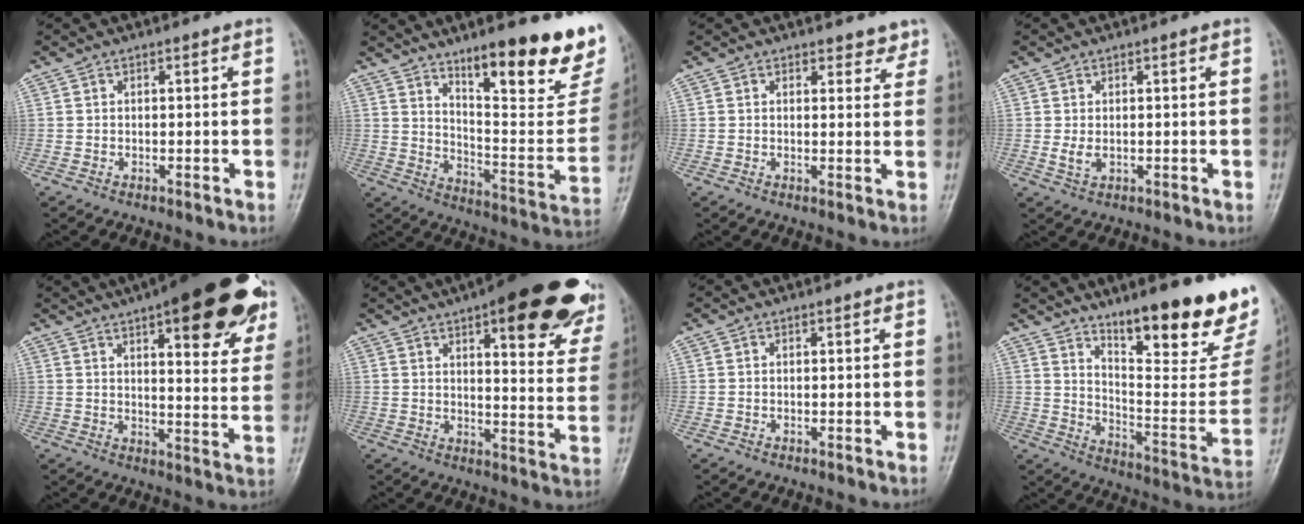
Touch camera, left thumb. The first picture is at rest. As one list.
[{"total": 24.1, "force": [15.6, 6.1, 17.3], "torque": [-0.199, -0.093, 0.235]}, {"total": 3.1, "force": [2.5, 1.6, 0.8], "torque": [0.017, -0.015, 0.027]}, {"total": 2.5, "force": [0.3, 1.4, 2.0], "torque": [-0.032, -0.005, 0.011]}, {"total": 23.9, "force": [13.5, 7.7, 18.2], "torque": [-0.206, -0.029, 0.175]}, {"total": 25.2, "force": [15.3, 7.4, 18.6], "torque": [-0.201, -0.055, 0.188]}, {"total": 0.0}, {"total": 24.8, "force": [16.5, 6.2, 17.5], "torque": [-0.209, -0.101, 0.245]}]